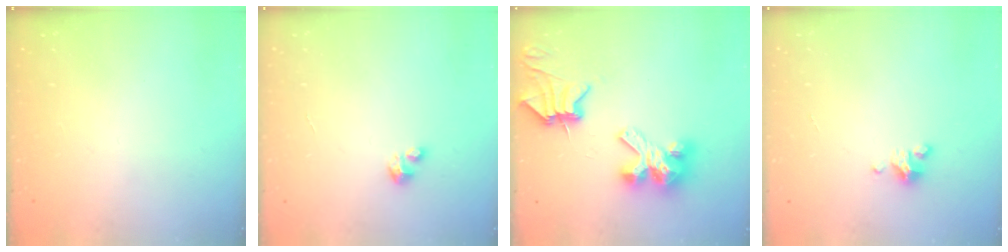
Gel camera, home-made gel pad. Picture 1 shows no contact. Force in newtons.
{"total": 2.0, "press": 2.0, "slide": 0.2}
{"total": 7.9, "press": 7.9, "slide": 0.9}
{"total": 3.0, "press": 3.0, "slide": 0.2}